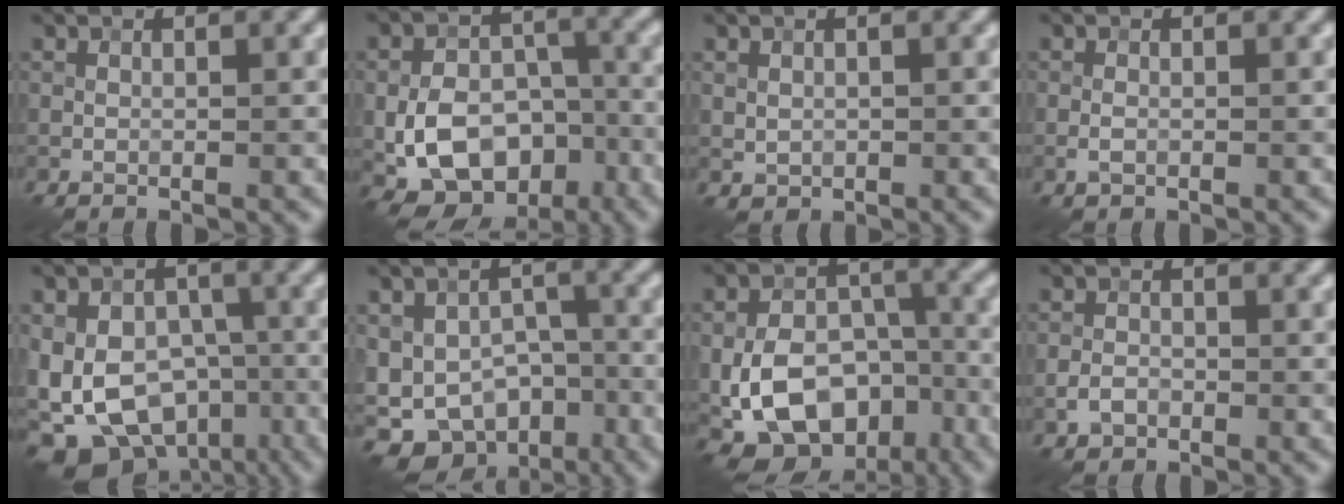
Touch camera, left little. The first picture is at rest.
{"total": 9.4, "force": [-3.3, 6.4, 6.0], "torque": [-0.105, -0.006, -0.056]}
{"total": 0.8, "force": [0.1, 0.7, 0.3], "torque": [-0.008, -0.003, 0.007]}
{"total": 1.0, "force": [-0.3, 0.6, 0.7], "torque": [-0.017, 0.000, -0.007]}
{"total": 14.8, "force": [-5.3, 10.5, 9.1], "torque": [-0.171, -0.010, -0.077]}
{"total": 12.4, "force": [-6.4, 8.6, 6.3], "torque": [-0.096, -0.023, -0.076]}
{"total": 11.0, "force": [-4.0, 7.4, 7.1], "torque": [-0.128, -0.008, -0.062]}
{"total": 1.7, "force": [-0.8, 1.2, 0.8], "torque": [-0.014, 0.001, -0.020]}